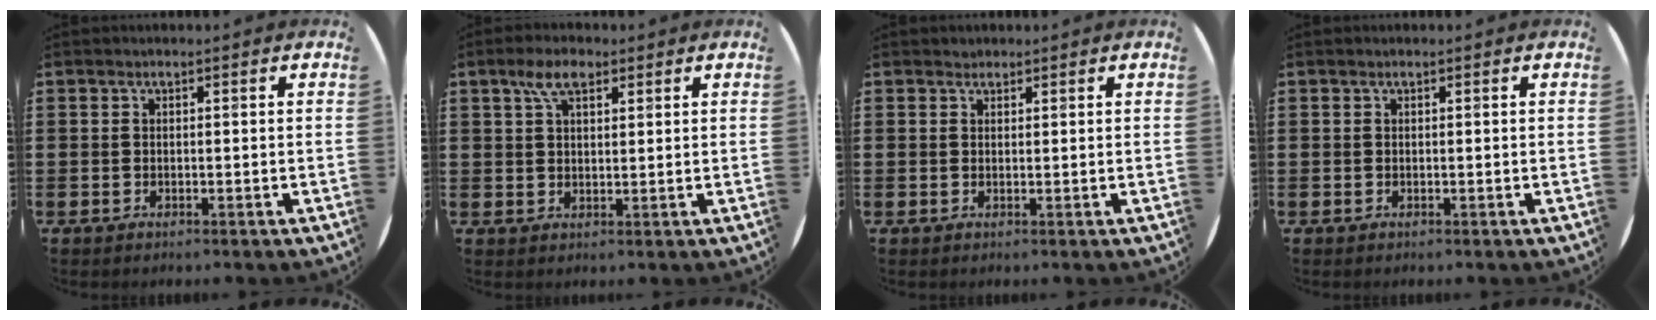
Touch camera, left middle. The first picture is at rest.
{"total": 4.7, "force": [3.0, 2.1, 3.0], "torque": [-0.058, 0.005, 0.052]}
{"total": 0.8, "force": [0.7, 0.2, -0.1], "torque": [0.010, -0.001, 0.012]}
{"total": 0.0}